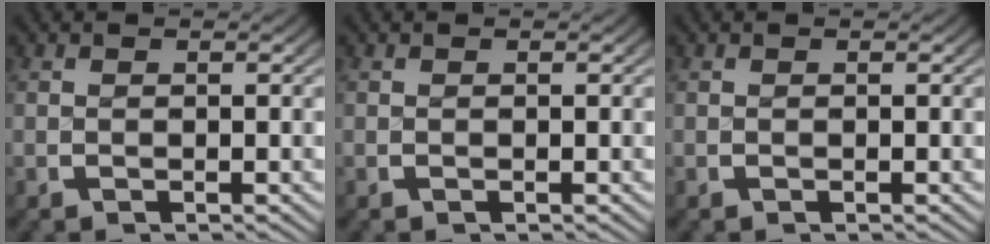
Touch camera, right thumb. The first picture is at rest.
{"total": 0.0}
{"total": 0.0}